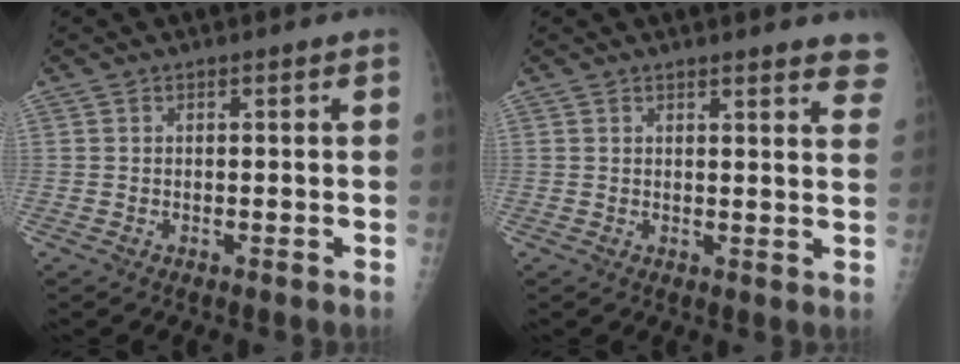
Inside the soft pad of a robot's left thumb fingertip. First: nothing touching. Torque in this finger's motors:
{"motor_torque": [0.05, 0.02, 0.11, 0.06, 0.06]}